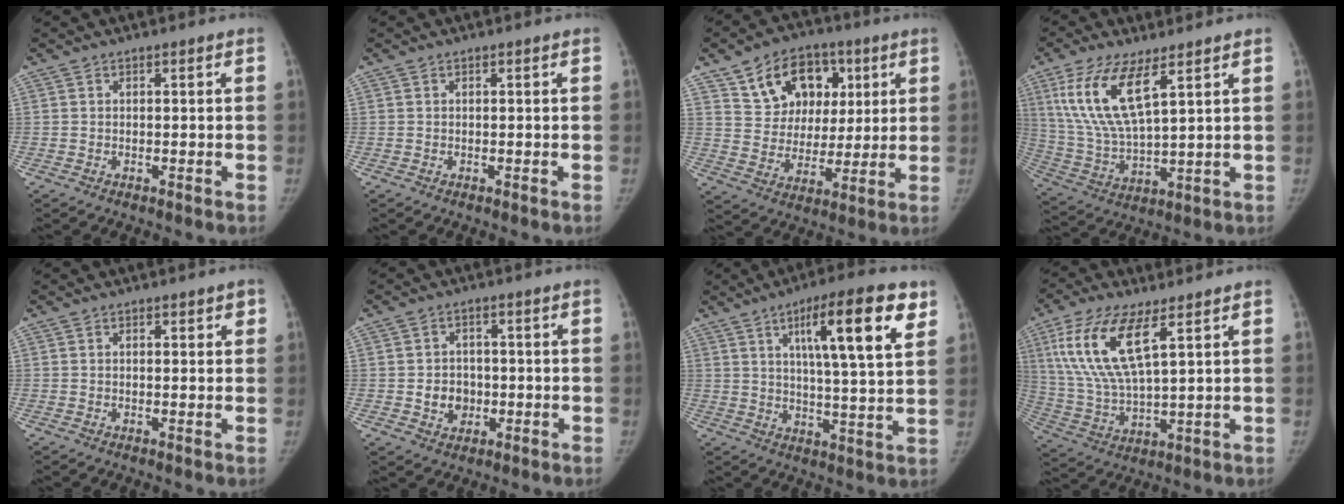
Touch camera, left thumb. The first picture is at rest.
{"total": 0.0}
{"total": 16.0, "force": [7.1, 11.9, 7.9], "torque": [-0.083, -0.006, 0.125]}
{"total": 14.1, "force": [6.6, 4.7, 11.5], "torque": [-0.240, -0.028, 0.139]}
{"total": 1.8, "force": [0.9, 0.9, 1.3], "torque": [-0.007, -0.002, 0.009]}
{"total": 5.1, "force": [-0.8, 4.5, 2.4], "torque": [-0.012, 0.007, -0.010]}
{"total": 16.9, "force": [7.7, 3.3, 14.6], "torque": [-0.208, -0.024, 0.114]}
{"total": 14.9, "force": [6.5, 5.0, 12.5], "torque": [-0.267, -0.022, 0.132]}